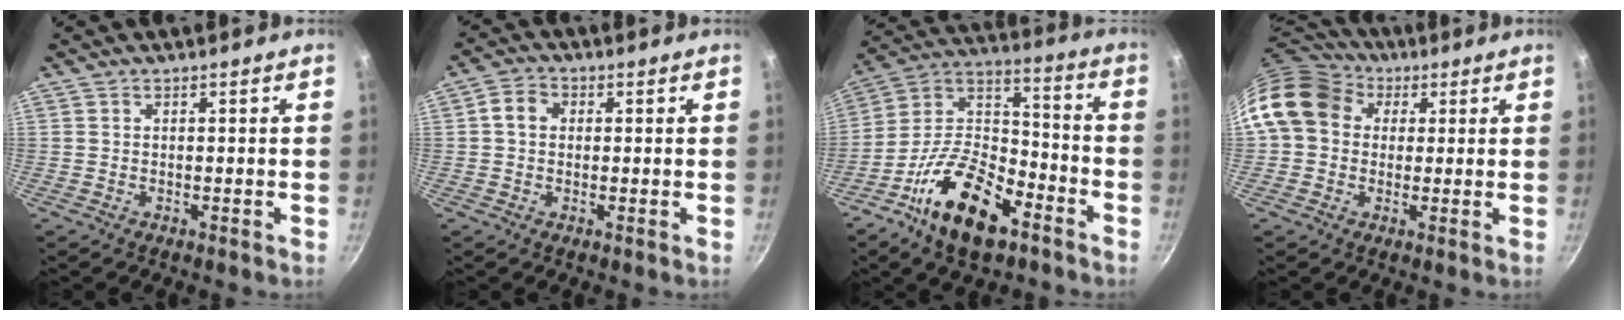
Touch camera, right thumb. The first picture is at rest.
{"total": 4.1, "force": [0.5, 3.3, 2.3], "torque": [-0.033, 0.009, 0.000]}
{"total": 19.9, "force": [-10.6, 9.9, 13.7], "torque": [-0.222, 0.067, -0.210]}
{"total": 14.1, "force": [3.4, 11.5, 7.3], "torque": [-0.115, 0.027, 0.046]}